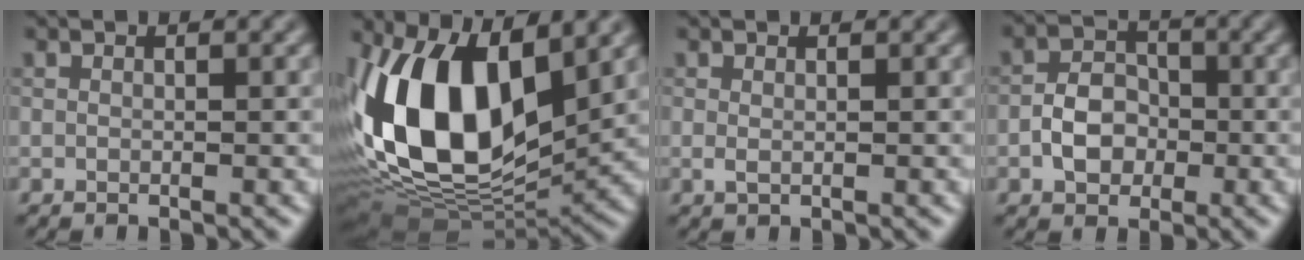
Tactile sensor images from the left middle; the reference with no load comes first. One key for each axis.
{"total": 14.5, "fx": 2.8, "fy": 7.7, "fz": 11.9, "tx": -0.231, "ty": -0.001, "tz": 0.037}
{"total": 0.7, "fx": 0.2, "fy": 0.3, "fz": 0.6, "tx": -0.013, "ty": -0.001, "tz": 0.003}
{"total": 3.5, "fx": -1.1, "fy": 2.6, "fz": 2.1, "tx": -0.031, "ty": 0.006, "tz": -0.023}